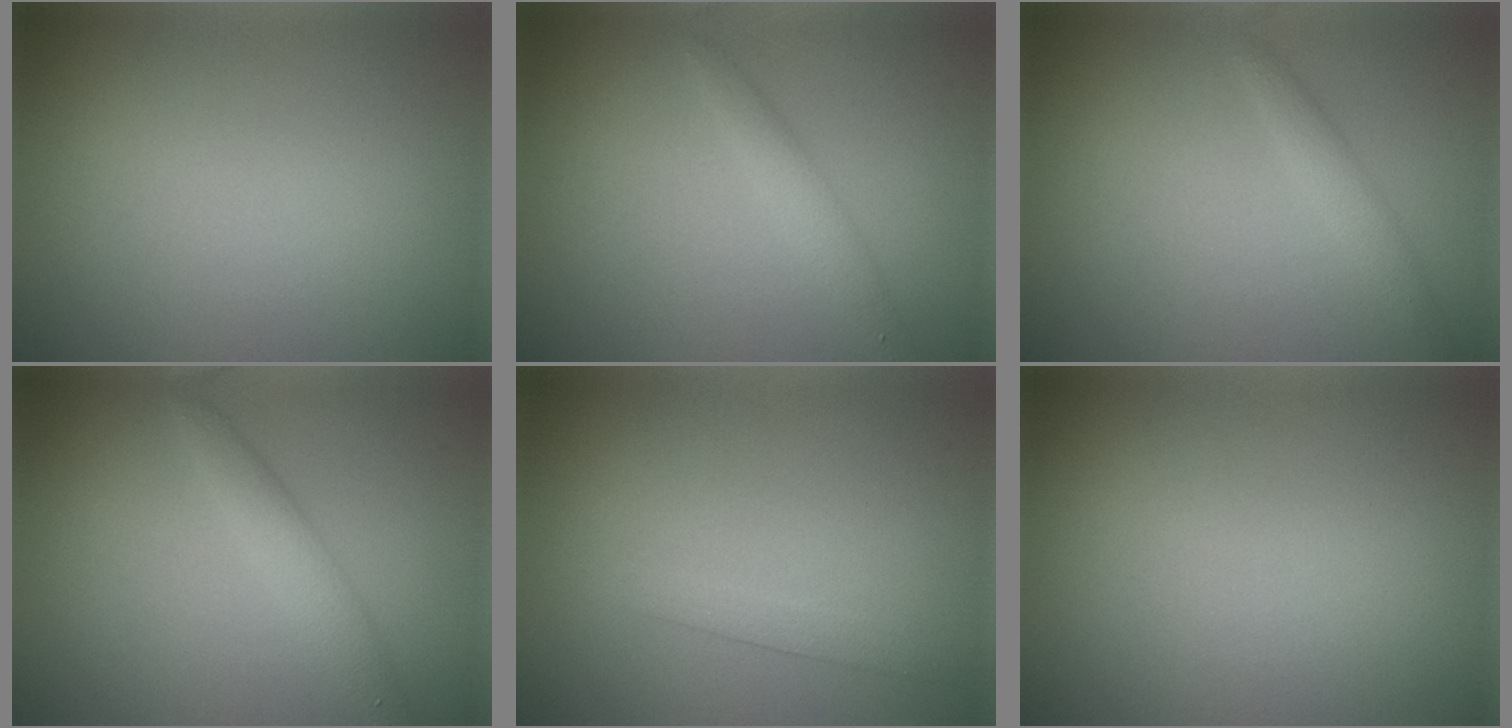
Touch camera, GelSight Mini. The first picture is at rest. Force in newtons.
{"total": 1.8, "press": 1.8, "slide": 0.1}
{"total": 1.4, "press": 1.4, "slide": 0.1}
{"total": 2.4, "press": 2.4, "slide": 0.1}
{"total": 1.5, "press": 1.5, "slide": 0.0}
{"total": 0.0}